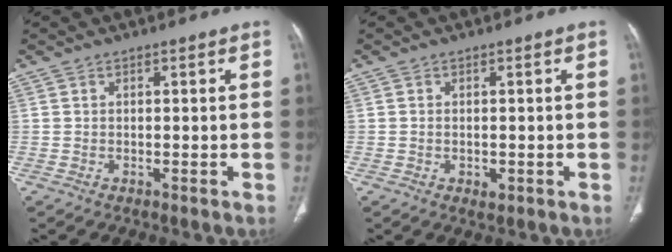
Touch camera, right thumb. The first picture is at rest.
{"total": 1.7, "force": [-0.5, 1.1, 1.2], "torque": [-0.020, -0.001, -0.003]}